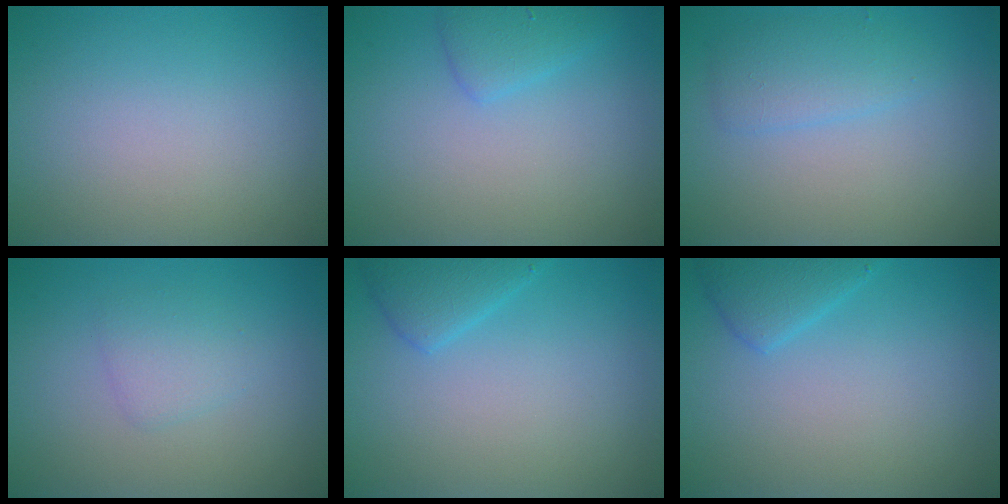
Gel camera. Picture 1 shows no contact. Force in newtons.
{"total": 1.9, "press": 1.9, "slide": 0.0}
{"total": 2.4, "press": 2.4, "slide": 0.1}
{"total": 1.6, "press": 1.6, "slide": 0.0}
{"total": 2.3, "press": 2.3, "slide": 0.1}
{"total": 2.3, "press": 2.3, "slide": 0.1}